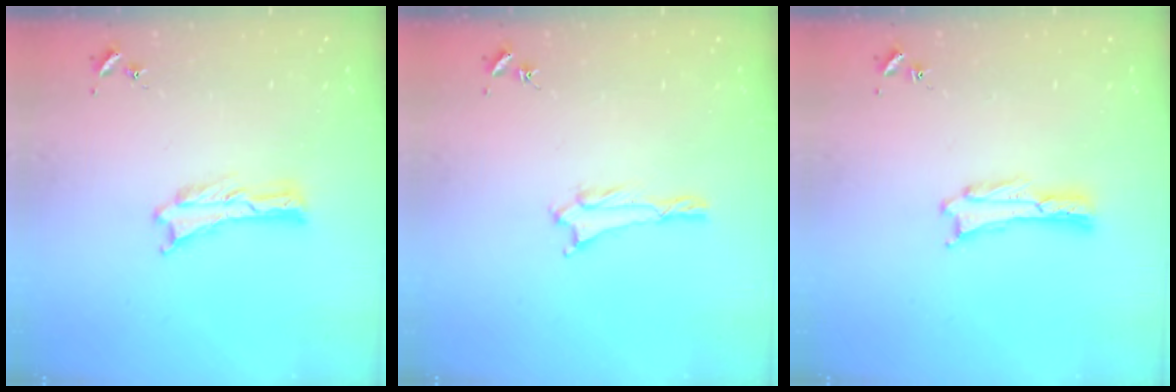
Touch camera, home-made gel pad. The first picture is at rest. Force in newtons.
{"total": 1.0, "press": 0.9, "slide": 0.2}
{"total": 0.0}